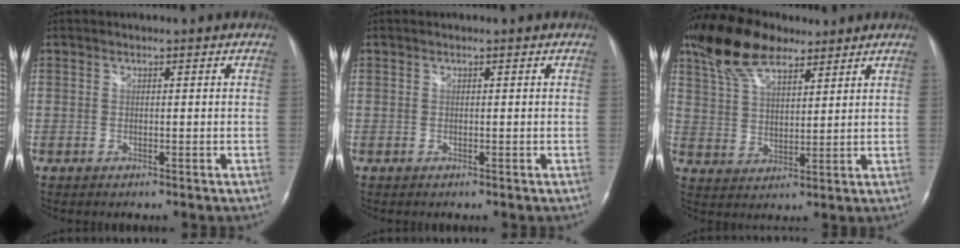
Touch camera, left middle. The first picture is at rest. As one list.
[{"total": 0.0}, {"total": 10.8, "force": [7.7, 4.0, 6.5], "torque": [-0.135, 0.026, 0.147]}]